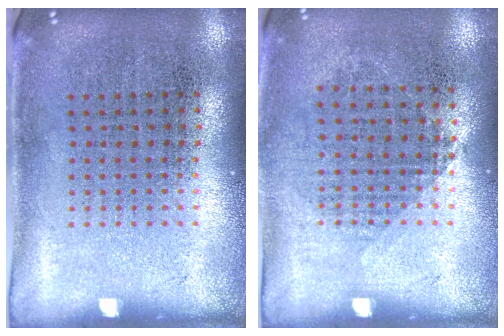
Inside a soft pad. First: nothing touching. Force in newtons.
{"total": 0.8, "press": 0.7, "slide": 0.4}